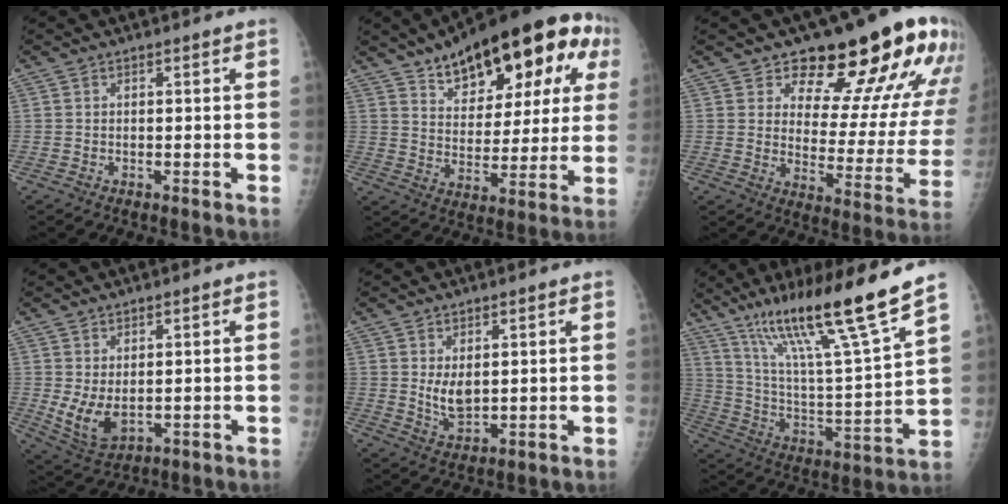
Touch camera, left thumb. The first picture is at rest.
{"total": 24.5, "force": [12.3, 11.1, 18.0], "torque": [-0.224, -0.007, 0.181]}
{"total": 21.0, "force": [14.2, 8.8, 12.7], "torque": [-0.117, -0.086, 0.185]}
{"total": 6.5, "force": [0.2, 3.7, 5.3], "torque": [-0.094, -0.012, 0.023]}
{"total": 4.8, "force": [1.3, 2.6, 3.9], "torque": [-0.059, -0.019, 0.032]}
{"total": 22.2, "force": [15.2, 0.7, 16.1], "torque": [-0.252, -0.065, 0.269]}